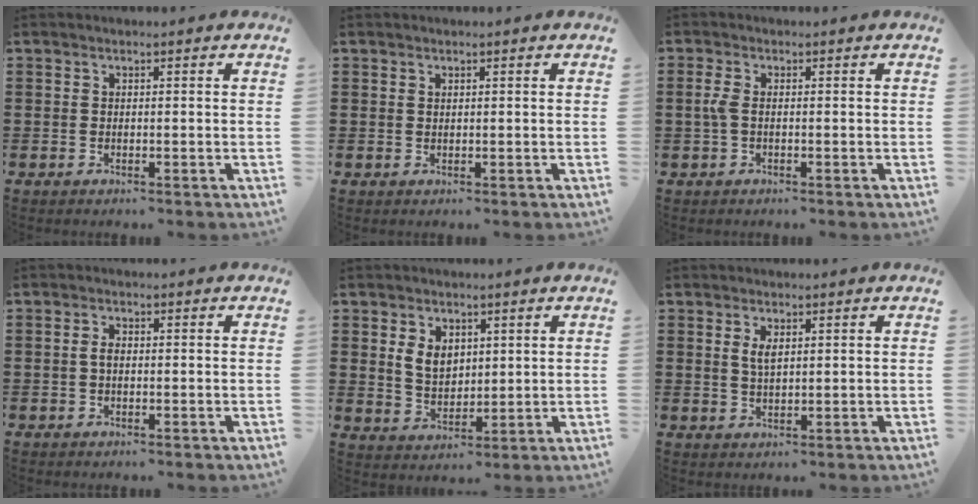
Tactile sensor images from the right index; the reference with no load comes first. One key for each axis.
{"total": 0.5, "fx": 0.4, "fy": 0.4, "fz": 0.1, "tx": -0.004, "ty": 0.002, "tz": 0.007}
{"total": 2.3, "fx": -0.2, "fy": 0.9, "fz": 2.1, "tx": -0.062, "ty": -0.008, "tz": -0.011}
{"total": 1.7, "fx": -0.1, "fy": 0.9, "fz": 1.5, "tx": -0.036, "ty": 0.000, "tz": -0.006}
{"total": 5.1, "fx": 1.6, "fy": 3.7, "fz": 3.1, "tx": -0.065, "ty": 0.010, "tz": 0.027}
{"total": 2.4, "fx": 0.9, "fy": 0.9, "fz": 2.0, "tx": -0.044, "ty": 0.004, "tz": 0.014}